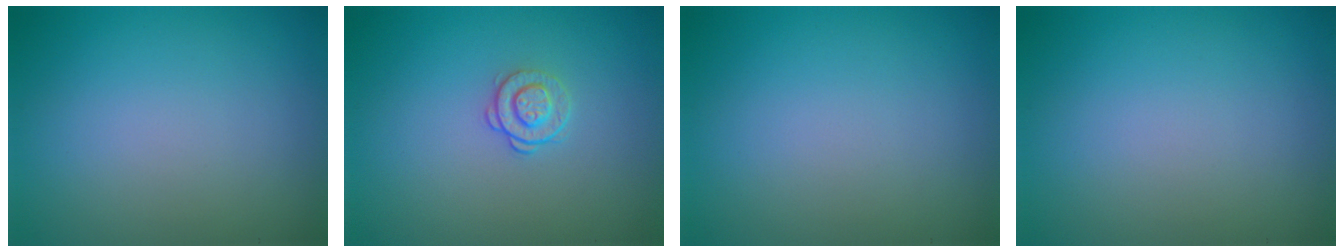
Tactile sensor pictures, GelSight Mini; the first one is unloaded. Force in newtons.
{"total": 1.6, "press": 1.2, "slide": 1.0}
{"total": 0.0}
{"total": 0.0}